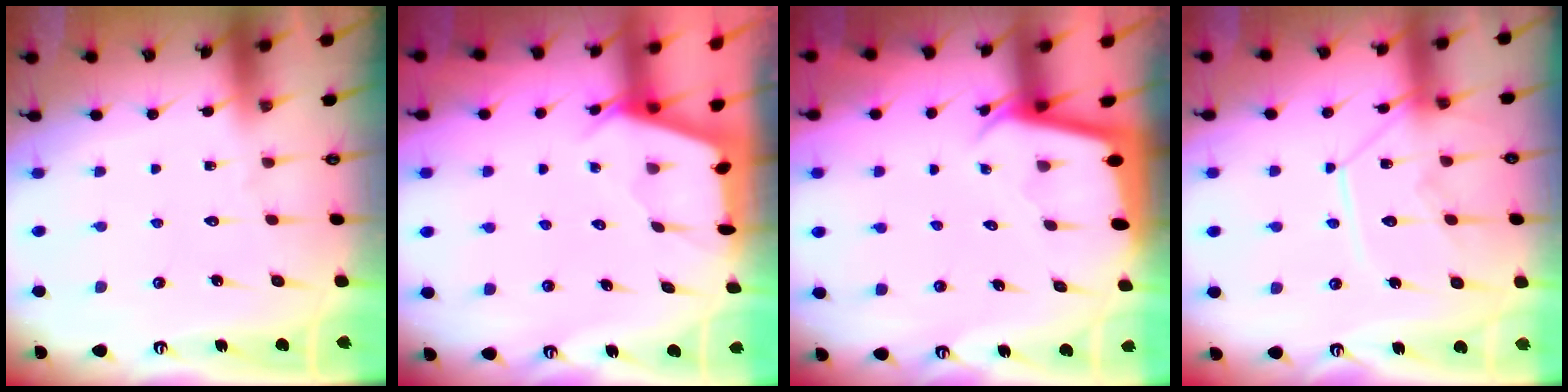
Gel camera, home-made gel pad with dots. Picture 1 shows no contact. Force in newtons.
{"total": 2.6, "press": 2.5, "slide": 0.3}
{"total": 2.0, "press": 2.0, "slide": 0.1}
{"total": 12.7, "press": 12.6, "slide": 1.6}